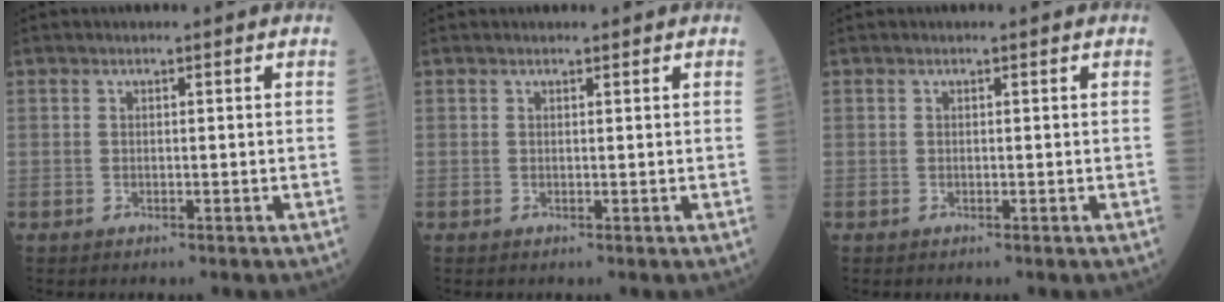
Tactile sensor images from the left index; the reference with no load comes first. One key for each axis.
{"total": 1.4, "fx": 1.3, "fy": 0.4, "fz": 0.4, "tx": 0.000, "ty": 0.012, "tz": 0.018}
{"total": 0.0}